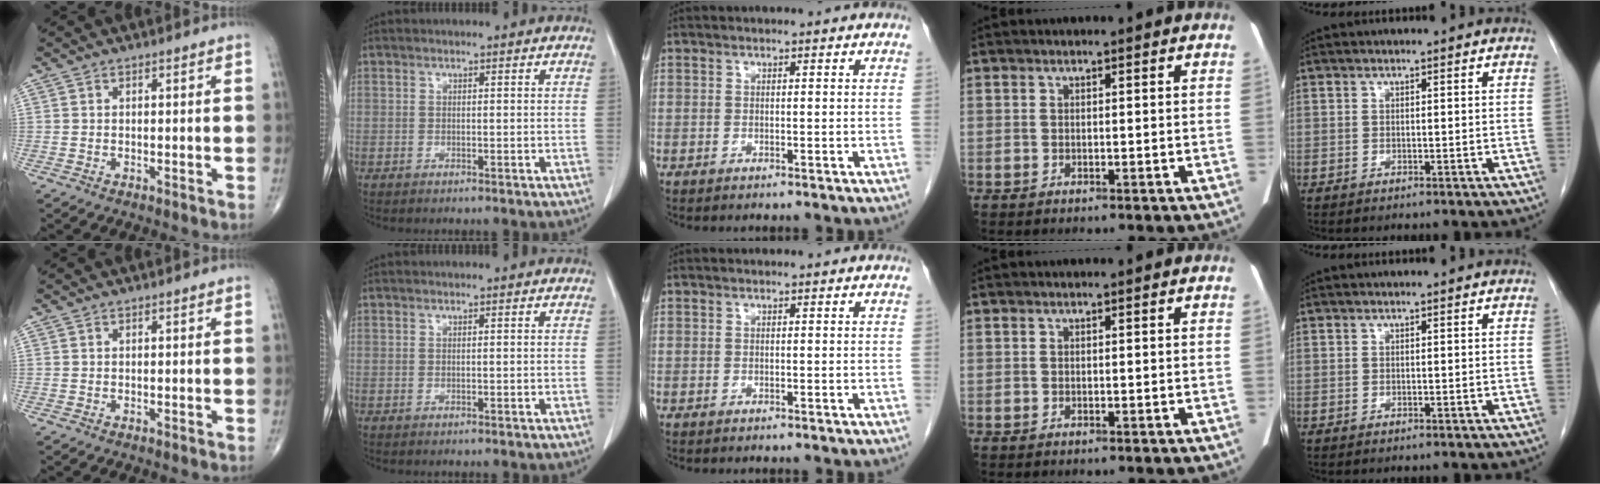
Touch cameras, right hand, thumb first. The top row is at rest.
{}